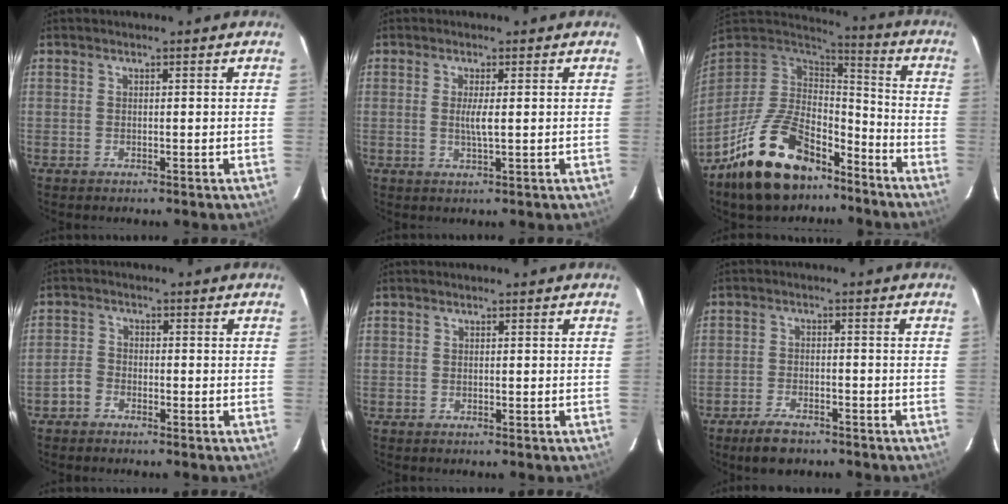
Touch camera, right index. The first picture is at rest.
{"total": 2.6, "force": [0.2, 0.1, 2.6], "torque": [-0.048, -0.005, 0.002]}
{"total": 22.0, "force": [-14.5, 10.9, 12.4], "torque": [-0.251, 0.005, -0.228]}
{"total": 2.6, "force": [-1.9, 1.7, 0.6], "torque": [-0.016, 0.009, -0.036]}
{"total": 0.0}
{"total": 6.1, "force": [-4.7, 2.5, 3.0], "torque": [-0.076, -0.001, -0.080]}